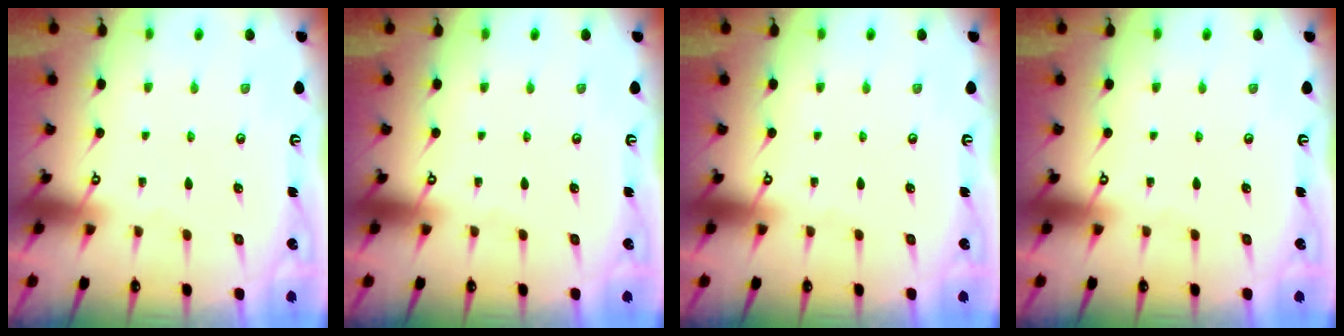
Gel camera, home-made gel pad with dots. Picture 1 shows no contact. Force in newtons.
{"total": 0.0}
{"total": 0.0}
{"total": 0.0}